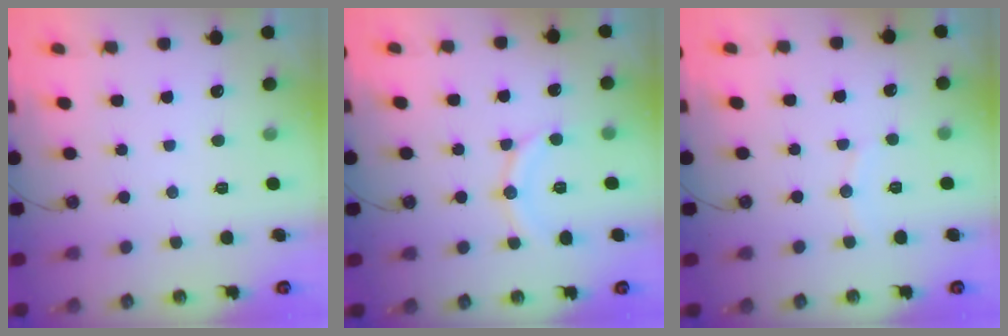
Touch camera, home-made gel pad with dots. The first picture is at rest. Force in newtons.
{"total": 10.1, "press": 10.1, "slide": 0.7}
{"total": 5.2, "press": 5.2, "slide": 0.6}